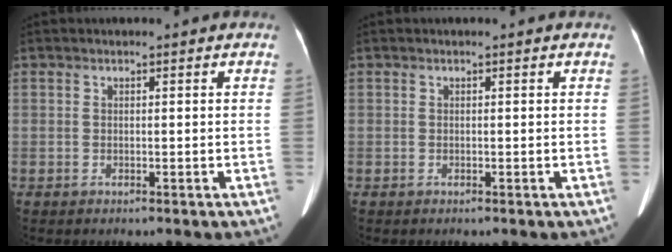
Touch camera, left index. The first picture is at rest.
{"total": 0.0}